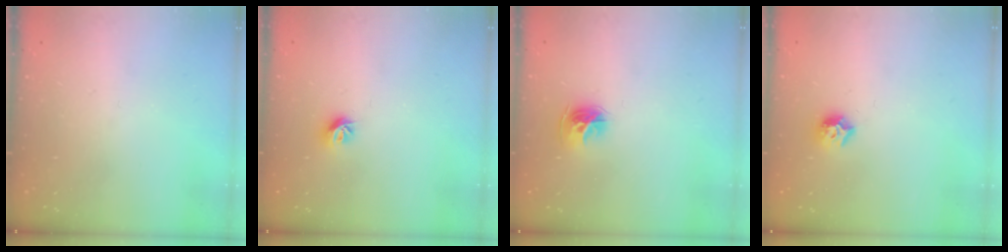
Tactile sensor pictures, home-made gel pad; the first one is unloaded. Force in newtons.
{"total": 6.5, "press": 6.5, "slide": 0.7}
{"total": 8.0, "press": 8.0, "slide": 0.7}
{"total": 7.5, "press": 7.5, "slide": 0.6}